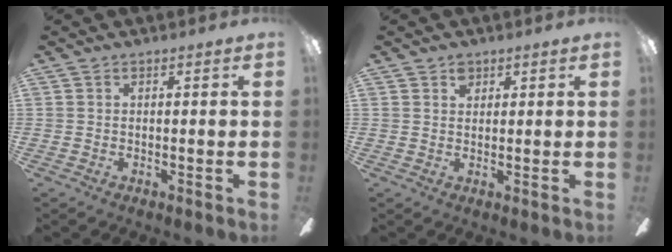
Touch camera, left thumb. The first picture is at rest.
{"total": 2.4, "force": [1.7, 1.5, 0.9], "torque": [-0.005, -0.006, 0.028]}